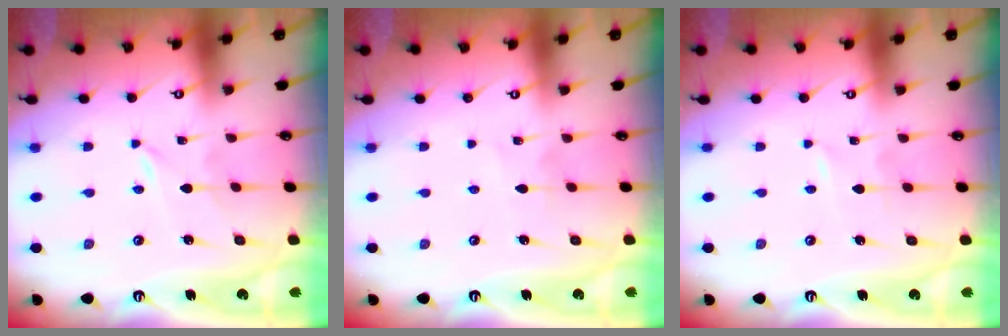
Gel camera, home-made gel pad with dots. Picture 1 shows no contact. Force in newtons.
{"total": 3.2, "press": 3.2, "slide": 0.4}
{"total": 0.7, "press": 0.7, "slide": 0.1}